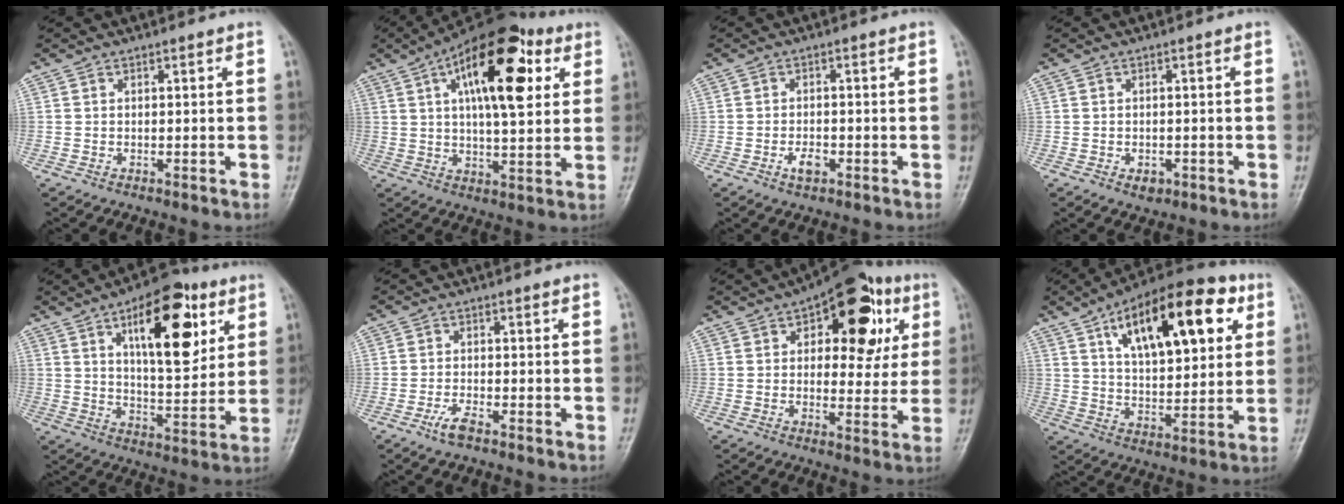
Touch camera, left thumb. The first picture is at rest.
{"total": 19.6, "force": [6.9, 8.4, 16.3], "torque": [-0.228, -0.001, 0.096]}
{"total": 2.7, "force": [-1.4, 1.5, 1.8], "torque": [-0.029, 0.006, -0.025]}
{"total": 2.1, "force": [-1.0, 1.5, 1.0], "torque": [-0.006, 0.002, -0.011]}
{"total": 18.1, "force": [7.6, 7.9, 14.4], "torque": [-0.171, -0.026, 0.116]}
{"total": 2.9, "force": [-2.0, 0.8, 1.9], "torque": [-0.045, 0.010, -0.041]}
{"total": 17.4, "force": [6.2, 9.3, 13.3], "torque": [-0.115, 0.004, 0.076]}
{"total": 23.3, "force": [9.5, 10.4, 18.6], "torque": [-0.250, -0.010, 0.150]}